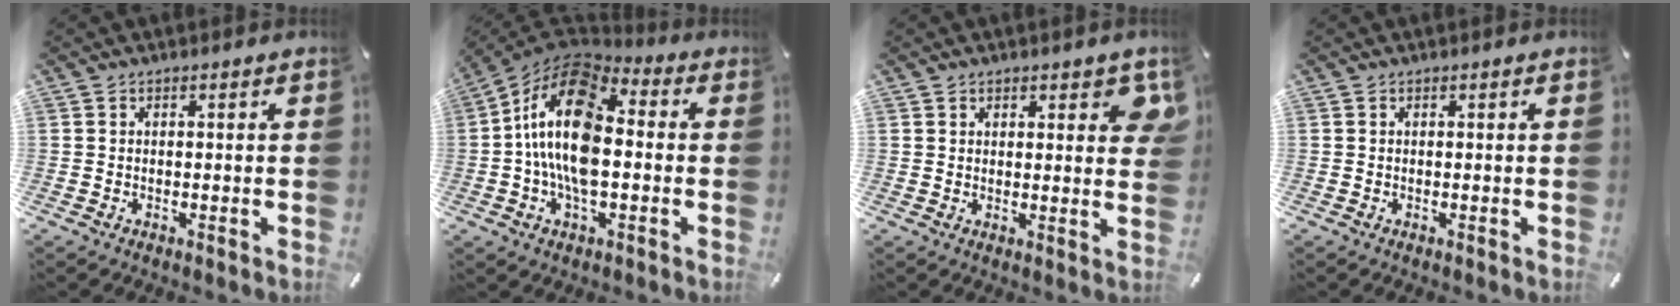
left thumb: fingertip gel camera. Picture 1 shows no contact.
{"total": 18.2, "force": [-0.6, 10.3, 15.0], "torque": [-0.308, 0.005, -0.015]}
{"total": 4.7, "force": [2.5, 2.4, 3.2], "torque": [-0.026, -0.008, 0.038]}
{"total": 0.0}